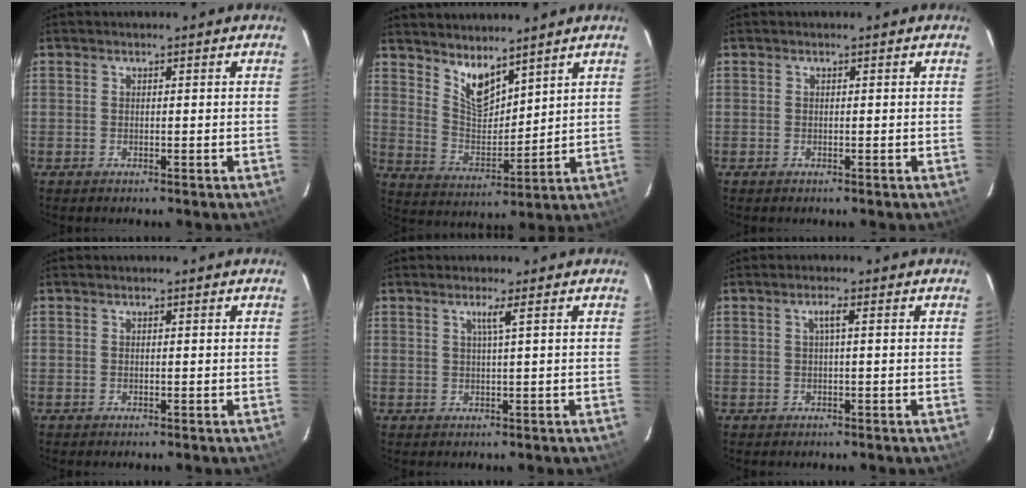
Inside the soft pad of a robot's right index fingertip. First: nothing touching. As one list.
[{"total": 8.0, "force": [6.2, 2.8, 4.3], "torque": [-0.072, -0.007, 0.124]}, {"total": 0.0}, {"total": 0.0}, {"total": 1.8, "force": [0.7, -0.7, 1.5], "torque": [-0.023, -0.004, 0.014]}, {"total": 1.5, "force": [0.2, -0.1, 1.5], "torque": [-0.027, 0.004, 0.002]}]